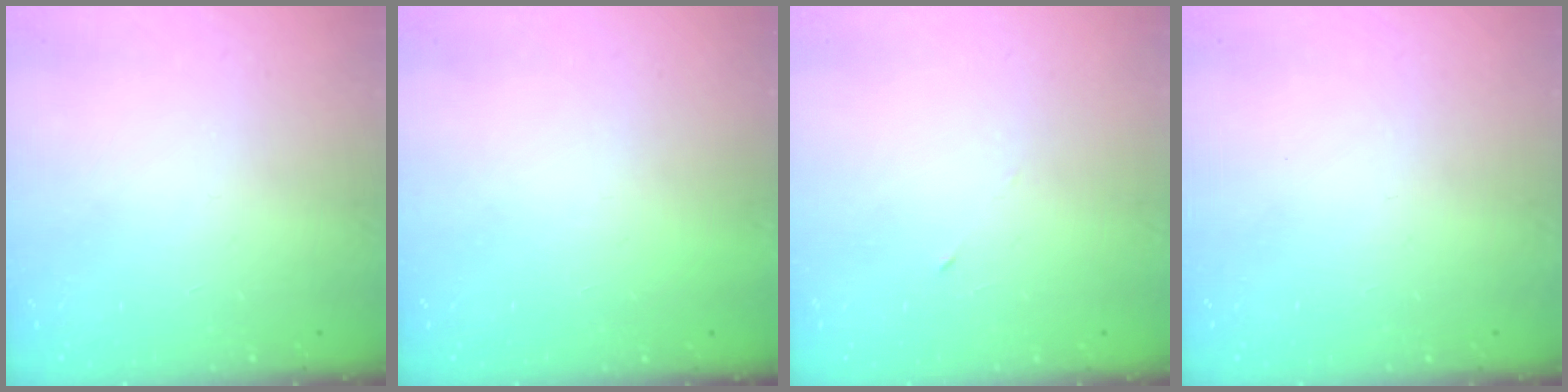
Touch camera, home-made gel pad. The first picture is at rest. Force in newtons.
{"total": 1.5, "press": 1.5, "slide": 0.1}
{"total": 2.7, "press": 2.5, "slide": 1.0}
{"total": 0.0}